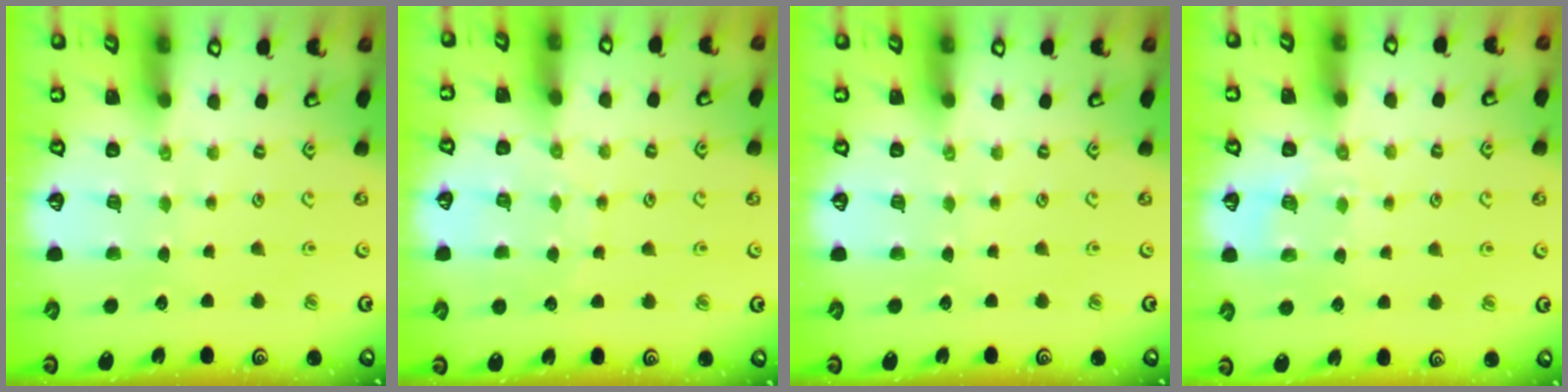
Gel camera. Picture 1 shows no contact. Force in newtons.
{"total": 4.2, "press": 4.1, "slide": 0.6}
{"total": 0.0}
{"total": 6.0, "press": 5.8, "slide": 1.4}